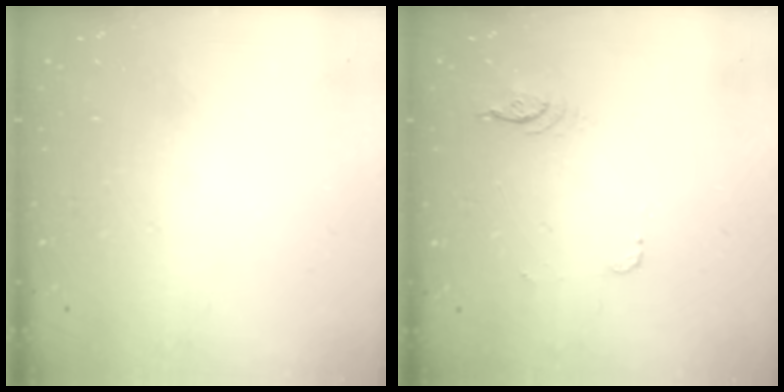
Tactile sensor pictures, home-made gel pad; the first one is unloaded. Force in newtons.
{"total": 4.4, "press": 4.1, "slide": 1.6}